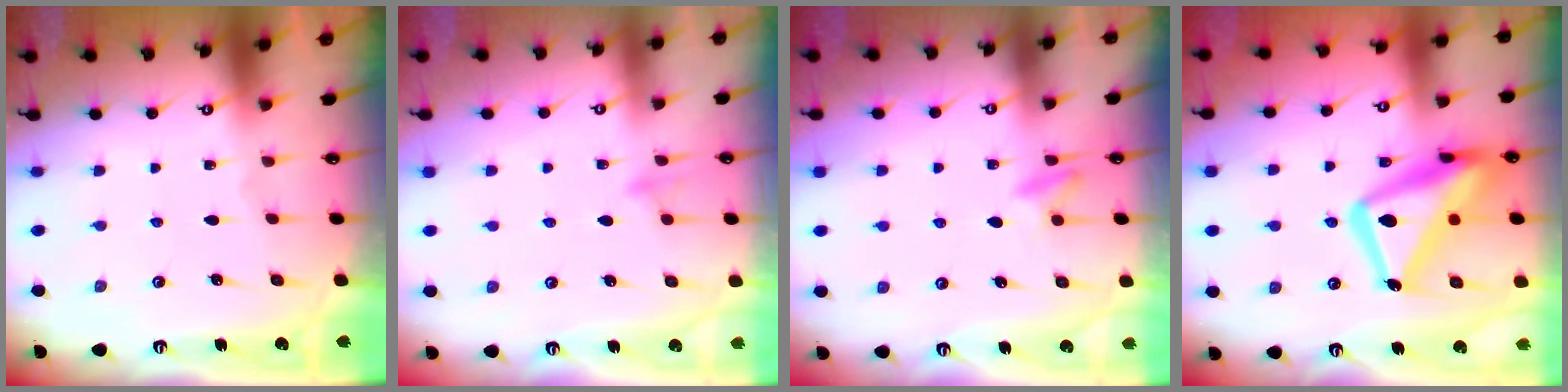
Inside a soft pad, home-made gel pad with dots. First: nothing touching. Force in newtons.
{"total": 6.7, "press": 6.7, "slide": 0.6}
{"total": 7.8, "press": 7.7, "slide": 1.5}
{"total": 19.5, "press": 19.4, "slide": 1.7}